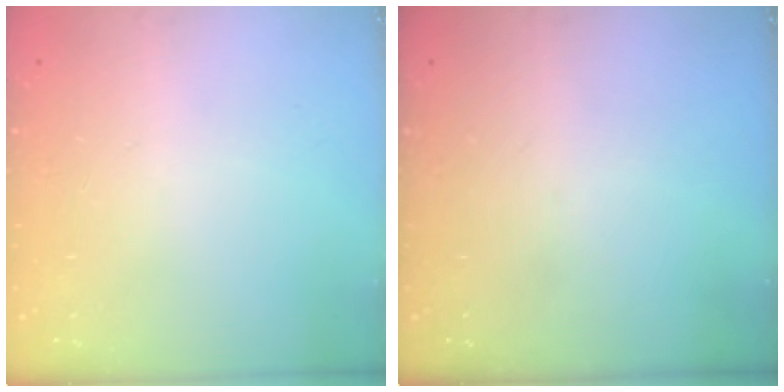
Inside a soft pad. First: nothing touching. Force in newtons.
{"total": 0.0}